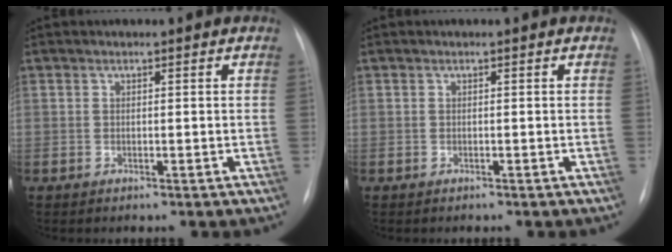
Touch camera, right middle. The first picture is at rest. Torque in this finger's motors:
{"motor_torque": [0.18, -0.22, 0.04, 0.01]}